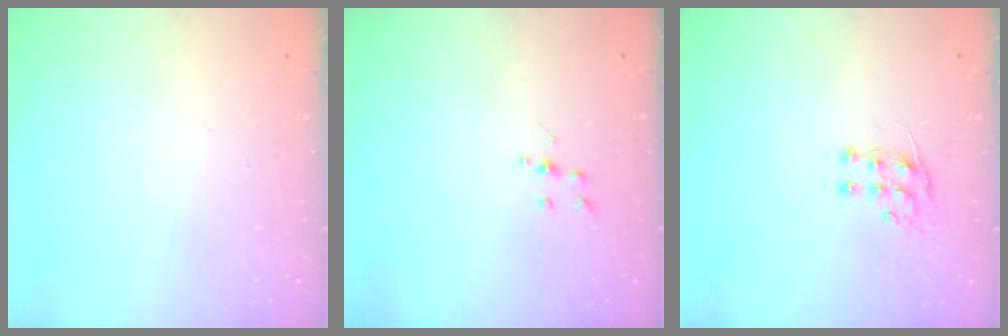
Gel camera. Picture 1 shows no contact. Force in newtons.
{"total": 3.5, "press": 3.5, "slide": 0.3}
{"total": 6.4, "press": 6.4, "slide": 0.5}